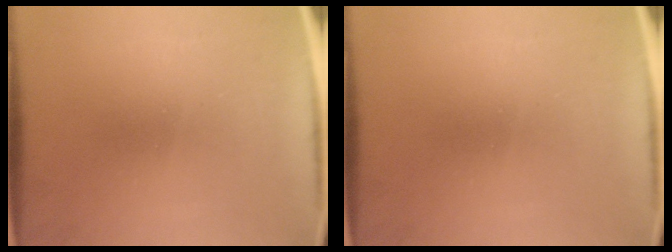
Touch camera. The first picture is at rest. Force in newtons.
{"total": 0.0}